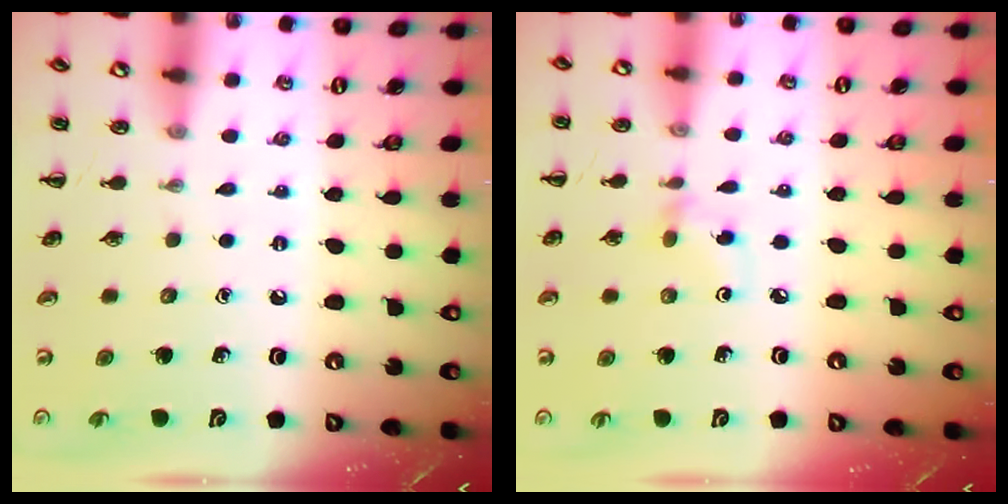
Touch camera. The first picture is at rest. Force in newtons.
{"total": 3.2, "press": 3.0, "slide": 1.2}